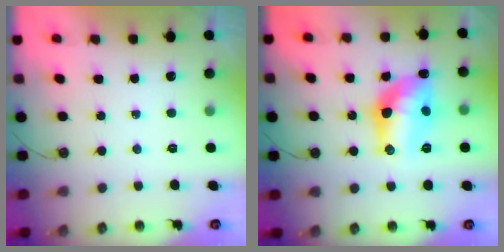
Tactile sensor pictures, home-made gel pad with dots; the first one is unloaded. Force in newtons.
{"total": 14.6, "press": 14.1, "slide": 3.5}